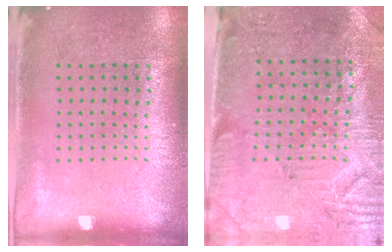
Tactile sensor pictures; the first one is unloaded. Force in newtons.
{"total": 3.1, "press": 2.8, "slide": 1.4}